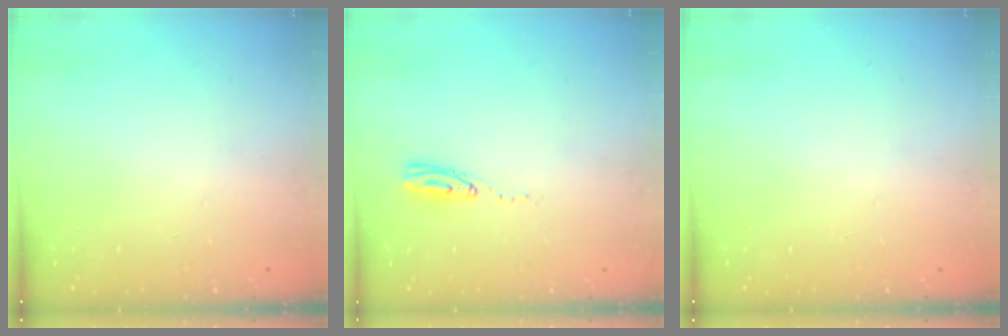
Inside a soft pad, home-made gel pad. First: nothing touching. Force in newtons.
{"total": 5.0, "press": 5.0, "slide": 0.5}
{"total": 0.0}